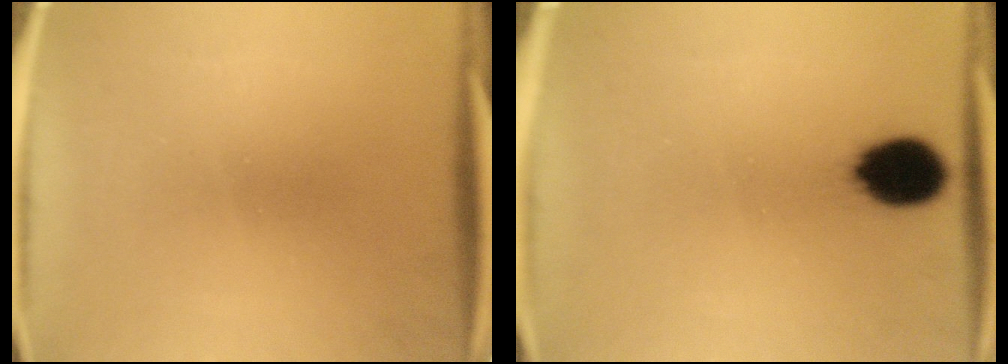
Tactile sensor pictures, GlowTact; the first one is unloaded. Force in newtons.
{"total": 10.4}